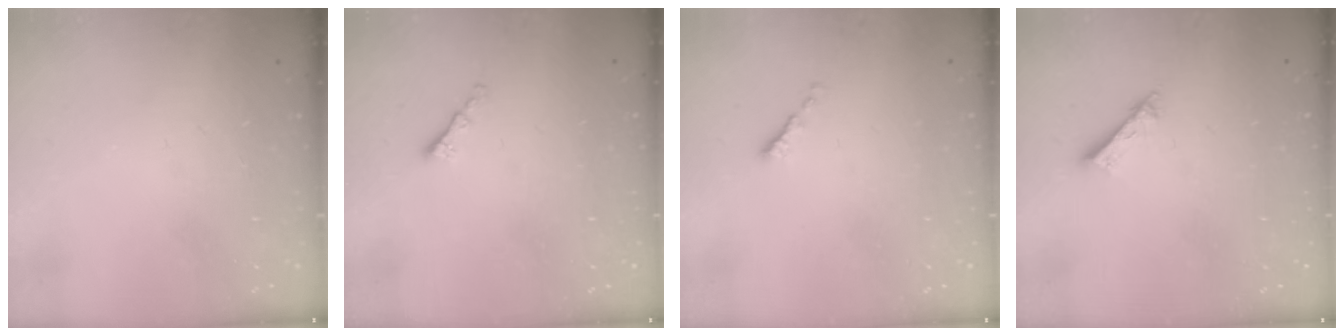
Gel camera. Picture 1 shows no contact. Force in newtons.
{"total": 1.3, "press": 1.2, "slide": 0.6}
{"total": 0.6, "press": 0.5, "slide": 0.3}
{"total": 2.6, "press": 2.6, "slide": 0.1}